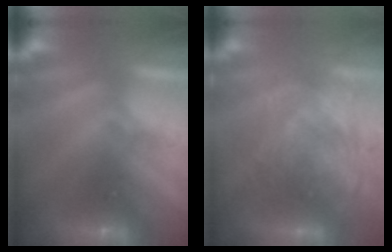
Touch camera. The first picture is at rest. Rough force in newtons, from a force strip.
{"total": 3.6}